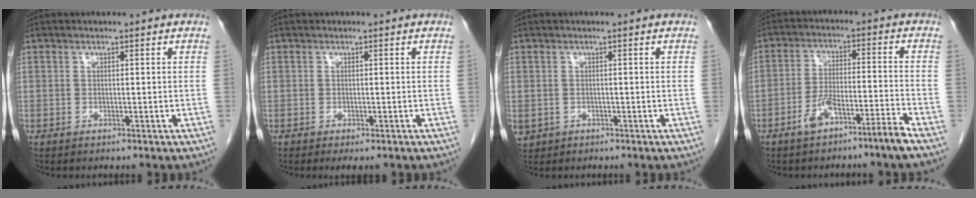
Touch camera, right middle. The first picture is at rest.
{"total": 1.9, "force": [-1.4, 0.6, 1.2], "torque": [-0.013, -0.006, -0.016]}
{"total": 2.6, "force": [-1.1, 2.3, 0.6], "torque": [-0.013, 0.000, -0.012]}
{"total": 6.5, "force": [-4.8, -0.2, 4.4], "torque": [-0.083, 0.011, -0.089]}